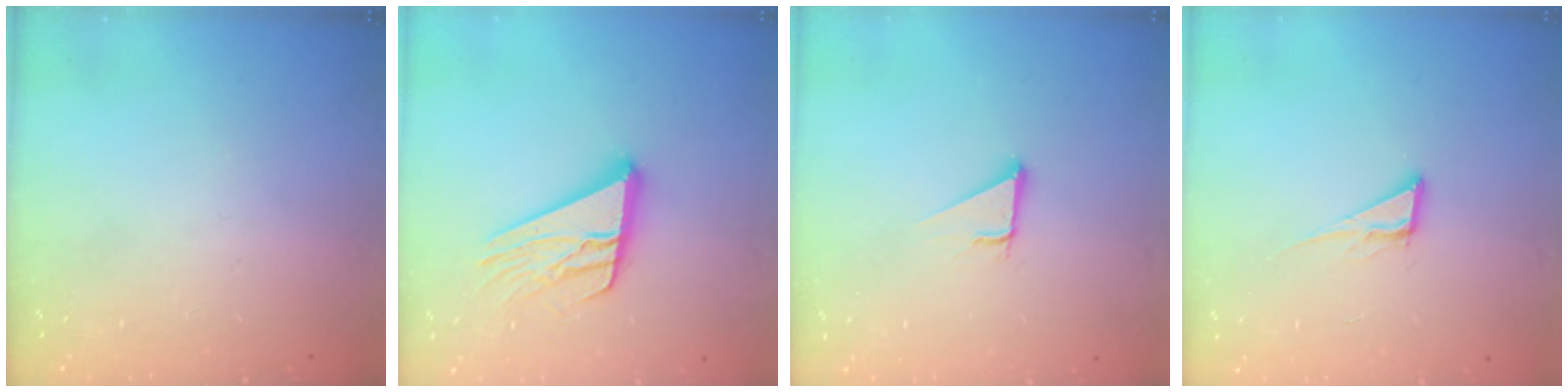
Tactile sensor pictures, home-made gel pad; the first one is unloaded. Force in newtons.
{"total": 15.4, "press": 15.3, "slide": 1.4}
{"total": 2.9, "press": 2.9, "slide": 0.1}
{"total": 6.1, "press": 6.1, "slide": 0.4}